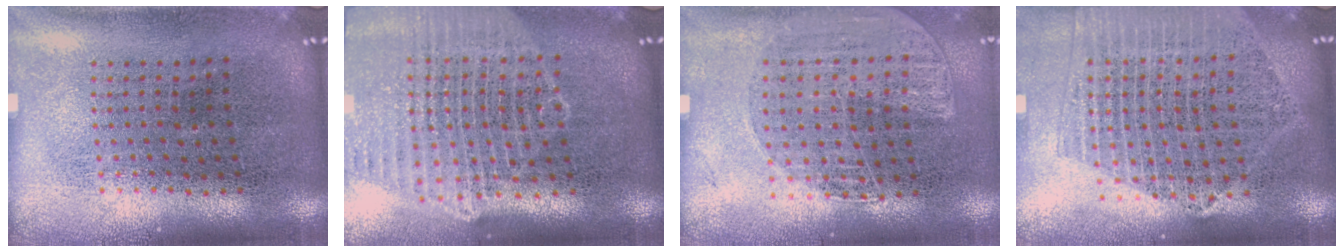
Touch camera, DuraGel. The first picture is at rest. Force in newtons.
{"total": 2.1, "press": 1.9, "slide": 1.0}
{"total": 1.3, "press": 1.3, "slide": 0.1}
{"total": 2.1, "press": 1.9, "slide": 0.9}